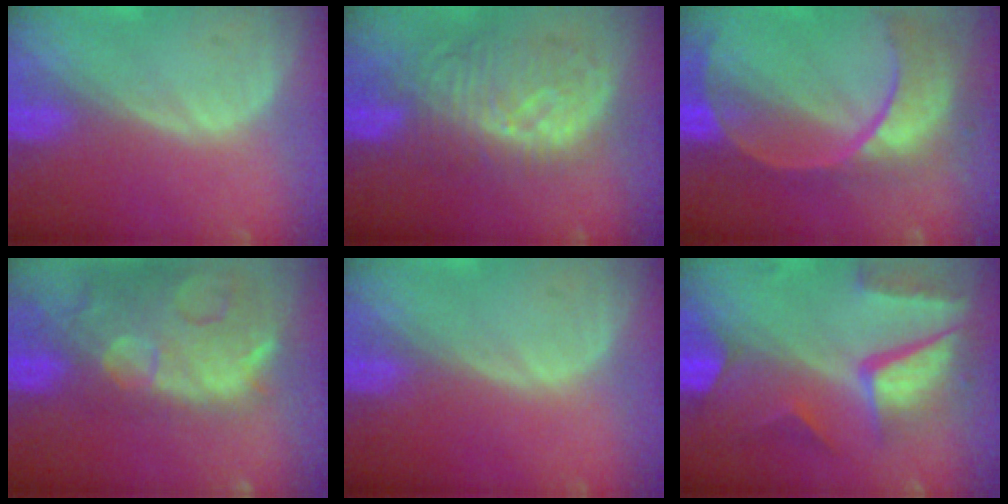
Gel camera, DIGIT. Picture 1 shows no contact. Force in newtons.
{"total": 9.2, "press": 8.9, "slide": 2.4}
{"total": 11.2, "press": 9.4, "slide": 6.1}
{"total": 15.0, "press": 12.0, "slide": 9.0}
{"total": 0.0}
{"total": 10.3, "press": 8.8, "slide": 5.4}